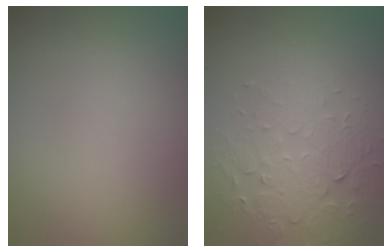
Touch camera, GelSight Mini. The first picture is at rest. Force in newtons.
{"total": 5.5, "press": 3.7, "slide": 4.1}